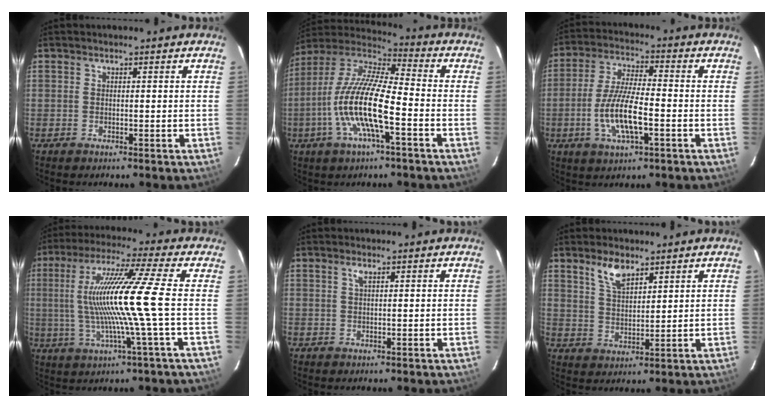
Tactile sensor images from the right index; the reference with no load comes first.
{"total": 15.8, "force": [-5.0, 3.3, 14.7], "torque": [-0.290, -0.006, -0.104]}
{"total": 10.8, "force": [-3.3, 3.0, 9.9], "torque": [-0.200, -0.005, -0.061]}
{"total": 14.9, "force": [-0.5, -2.1, 14.7], "torque": [-0.271, -0.002, -0.006]}
{"total": 1.1, "force": [0.6, 0.2, 0.9], "torque": [-0.019, 0.004, 0.010]}
{"total": 5.9, "force": [4.1, 2.4, 3.5], "torque": [-0.063, 0.002, 0.081]}